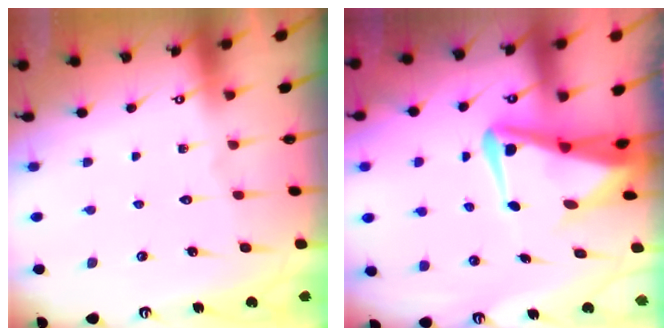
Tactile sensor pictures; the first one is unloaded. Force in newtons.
{"total": 8.4, "press": 8.0, "slide": 2.4}